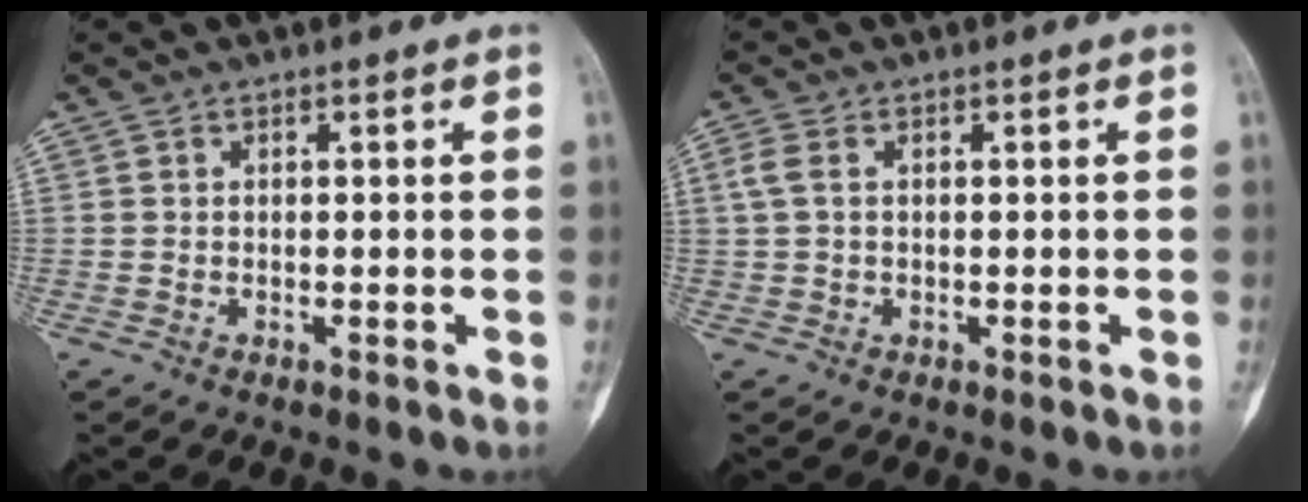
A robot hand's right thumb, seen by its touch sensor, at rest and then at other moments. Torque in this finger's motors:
{"motor_torque": [0.32, -0.46, 0.30, -0.12, -0.03]}